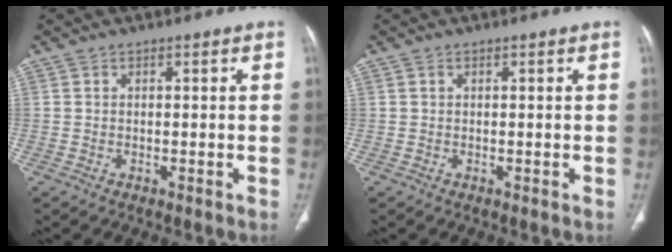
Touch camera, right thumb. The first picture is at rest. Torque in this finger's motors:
{"motor_torque": [0.28, 0.16, -0.37, -0.03, -0.02]}